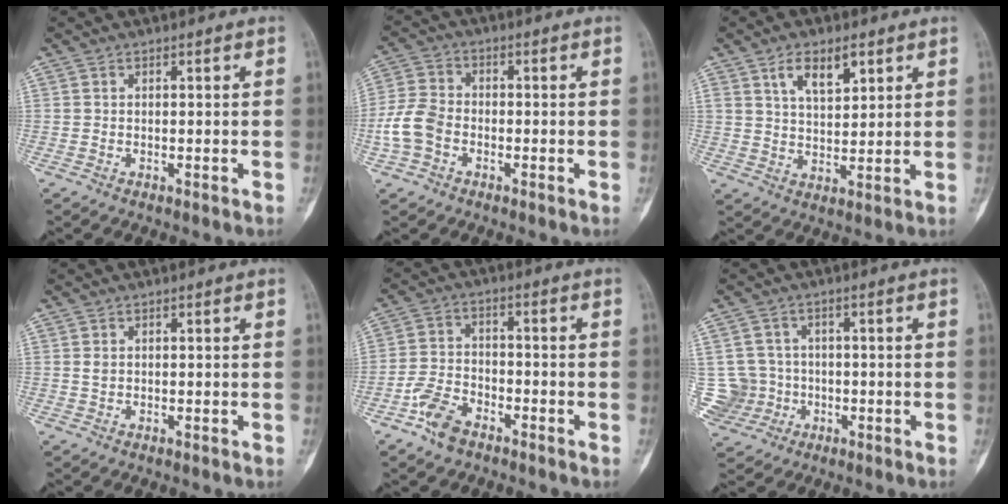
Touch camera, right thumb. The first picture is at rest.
{"total": 7.4, "force": [-2.4, 5.4, 4.5], "torque": [-0.094, 0.019, -0.054]}
{"total": 7.4, "force": [3.9, 3.7, 5.1], "torque": [-0.071, -0.022, 0.071]}
{"total": 1.0, "force": [0.1, 0.8, 0.7], "torque": [-0.009, 0.000, 0.001]}
{"total": 7.2, "force": [-4.5, 3.9, 3.9], "torque": [-0.075, 0.026, -0.087]}
{"total": 7.7, "force": [-1.1, 7.5, 1.1], "torque": [-0.007, 0.019, -0.012]}